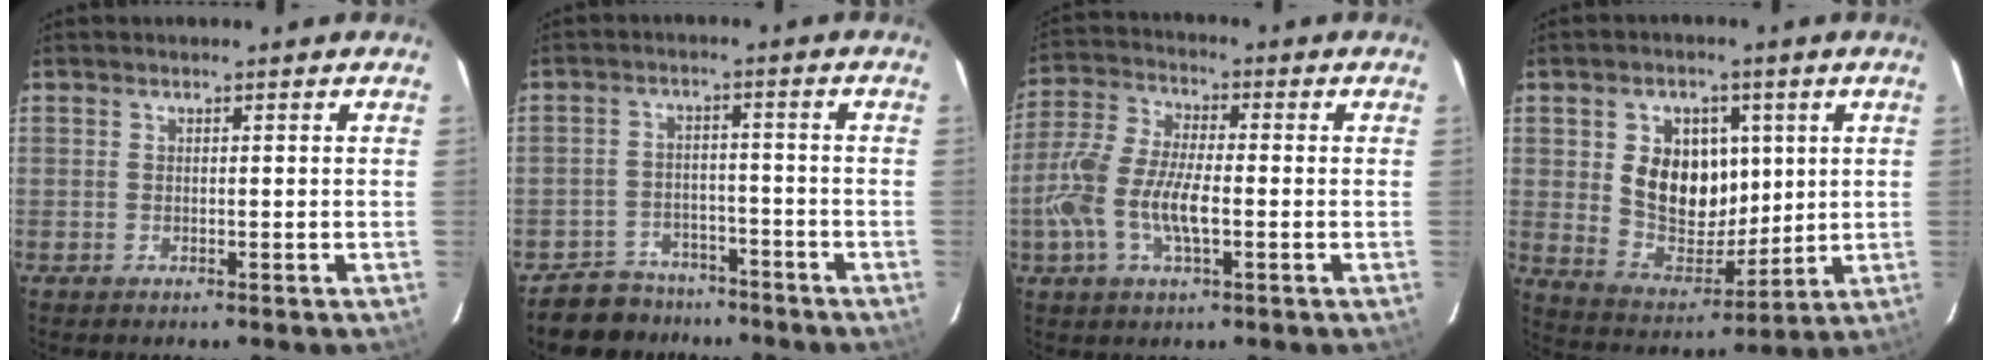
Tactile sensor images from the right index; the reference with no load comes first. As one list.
[{"total": 7.9, "force": [-6.5, 4.5, 0.6], "torque": [-0.028, 0.021, -0.095]}, {"total": 11.6, "force": [-2.8, 4.5, 10.3], "torque": [-0.226, 0.003, -0.057]}, {"total": 13.0, "force": [2.7, 9.7, 8.2], "torque": [-0.158, 0.006, 0.067]}]